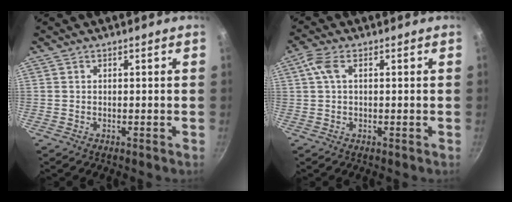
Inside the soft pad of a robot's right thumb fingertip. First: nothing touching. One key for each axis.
{"total": 3.6, "fx": 0.8, "fy": 1.7, "fz": 3.0, "tx": -0.071, "ty": 0.013, "tz": 0.015}